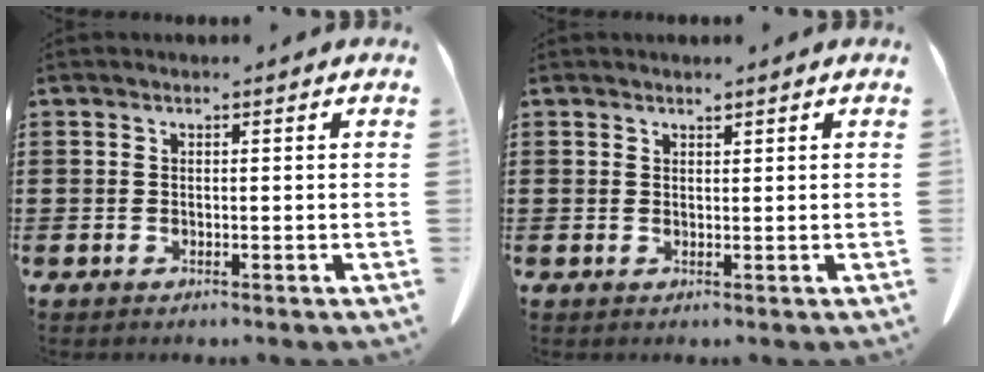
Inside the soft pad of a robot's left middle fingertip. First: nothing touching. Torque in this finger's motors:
{"motor_torque": [2.14, 0.00, -0.01, 0.00]}